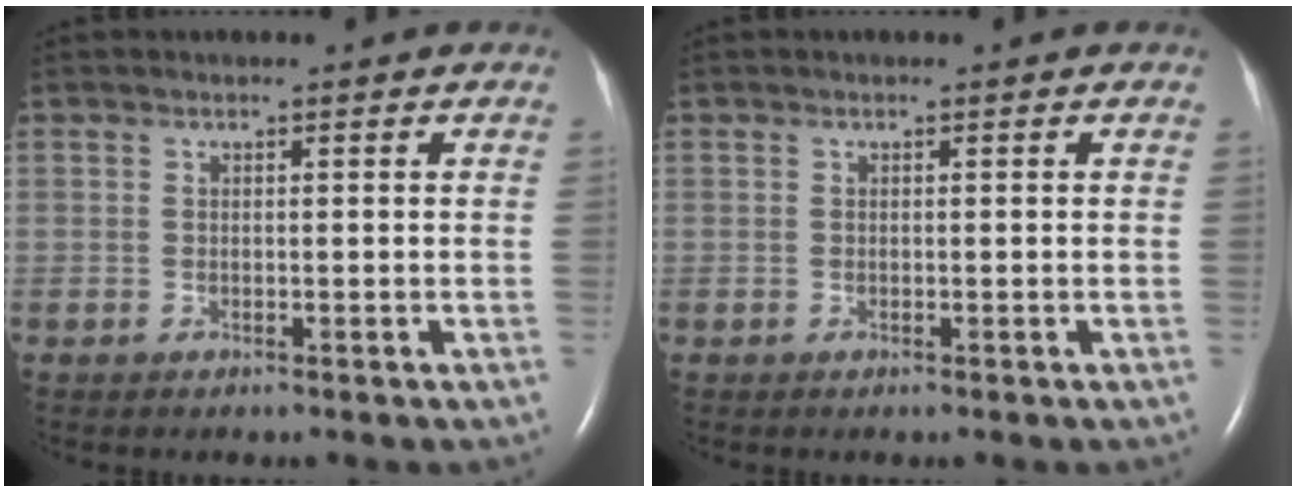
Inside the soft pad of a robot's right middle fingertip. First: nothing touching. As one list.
[{"total": 0.0}]